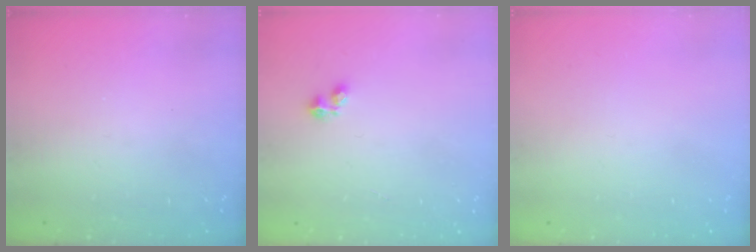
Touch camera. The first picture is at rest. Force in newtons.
{"total": 3.1, "press": 3.1, "slide": 0.6}
{"total": 0.0}